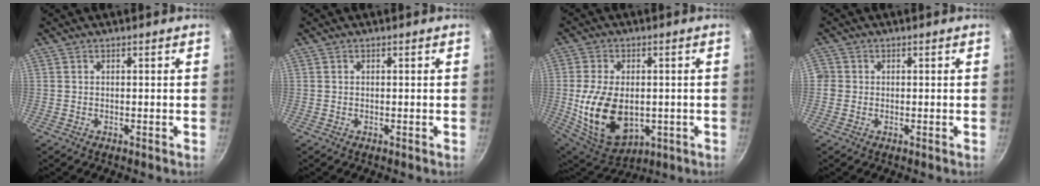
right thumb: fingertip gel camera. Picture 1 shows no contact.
{"total": 0.0}
{"total": 16.0, "force": [-1.4, 10.4, 12.1], "torque": [-0.211, -0.010, -0.004]}
{"total": 2.1, "force": [-0.3, 2.0, 0.5], "torque": [0.002, 0.006, -0.009]}